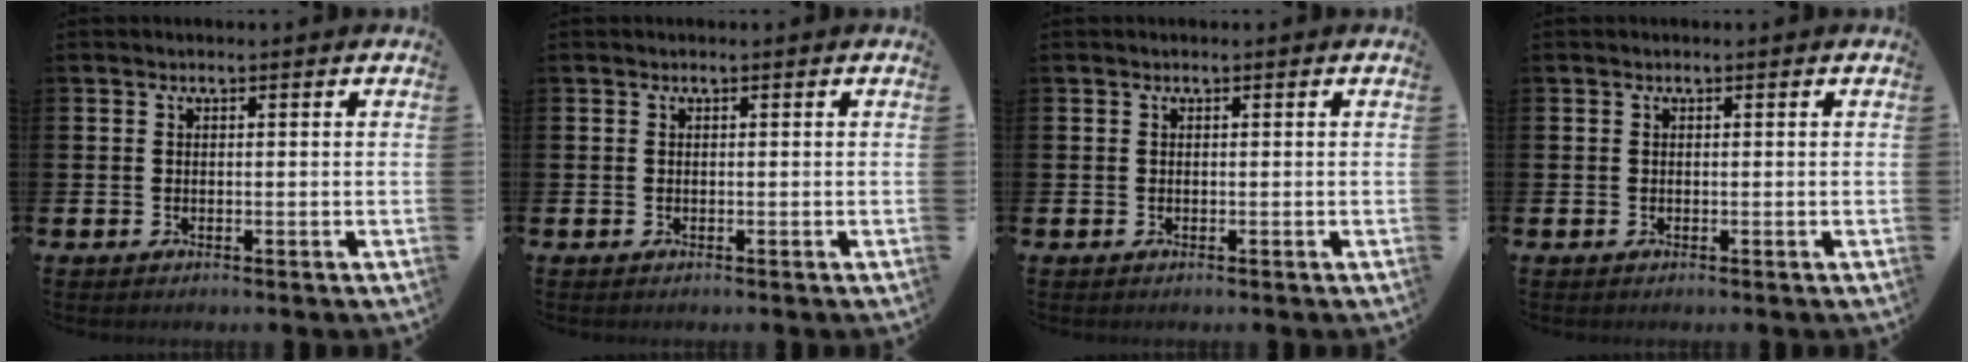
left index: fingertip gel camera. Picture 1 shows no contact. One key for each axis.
{"total": 0.0}
{"total": 0.0}
{"total": 0.0}